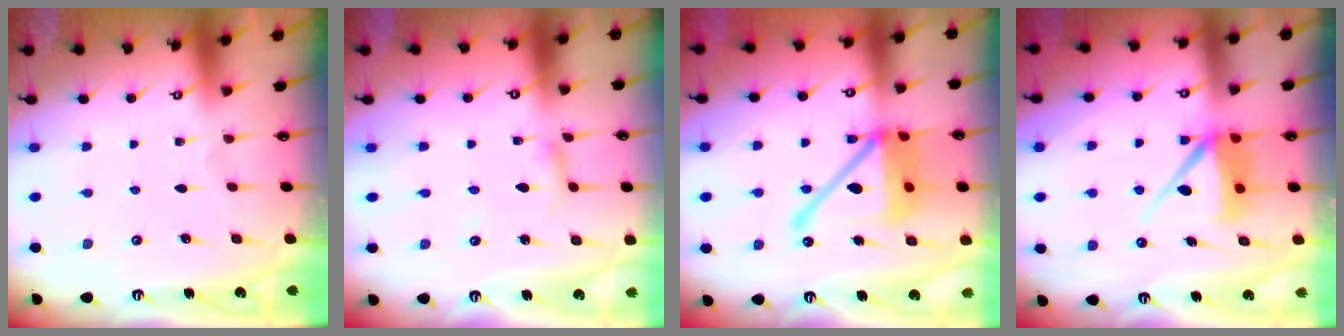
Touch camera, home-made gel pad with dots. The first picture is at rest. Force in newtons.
{"total": 2.8, "press": 2.8, "slide": 0.2}
{"total": 18.6, "press": 18.4, "slide": 2.5}
{"total": 9.4, "press": 9.4, "slide": 0.8}